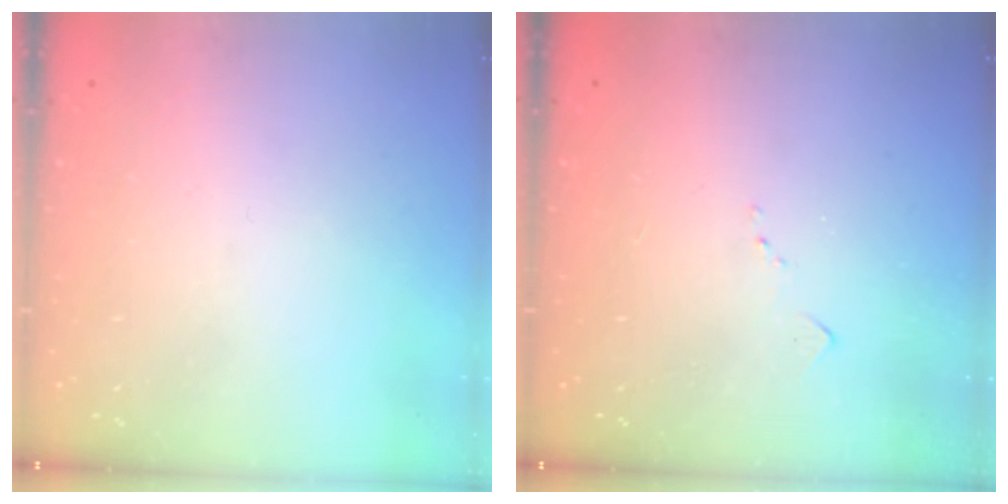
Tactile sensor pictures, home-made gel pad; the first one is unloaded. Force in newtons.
{"total": 5.8, "press": 5.7, "slide": 0.8}